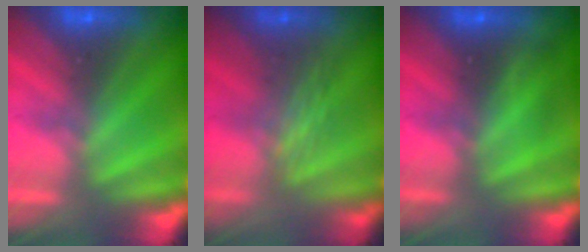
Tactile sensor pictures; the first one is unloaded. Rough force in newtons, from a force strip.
{"total": 2.4}
{"total": 1.9}